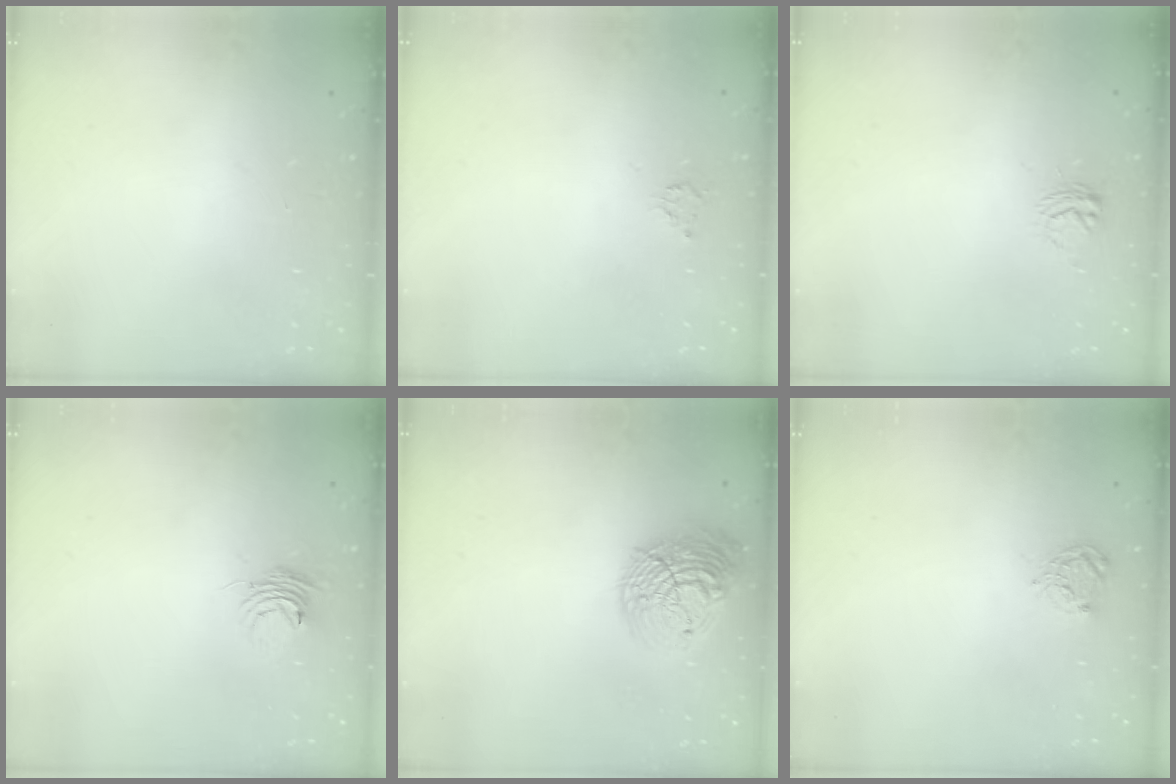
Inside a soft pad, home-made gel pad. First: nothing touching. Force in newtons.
{"total": 2.9, "press": 2.9, "slide": 0.3}
{"total": 5.0, "press": 5.0, "slide": 0.6}
{"total": 4.8, "press": 4.8, "slide": 0.3}
{"total": 18.1, "press": 18.0, "slide": 1.7}
{"total": 4.7, "press": 4.7, "slide": 0.4}